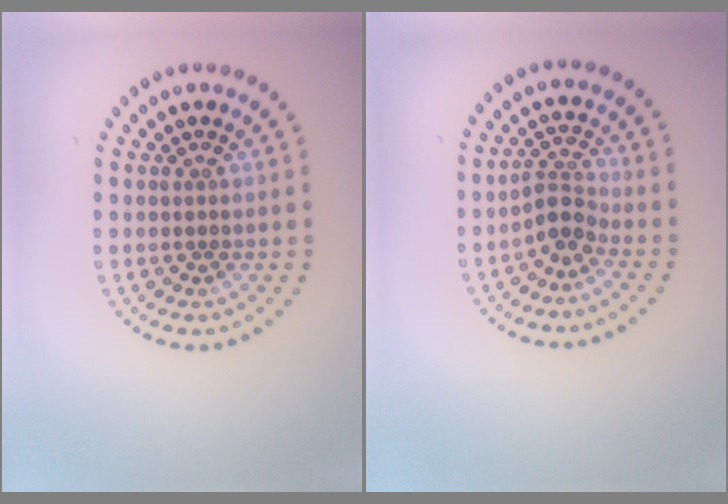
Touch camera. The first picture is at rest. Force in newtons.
{"total": 2.5, "press": 1.7, "slide": 1.8}